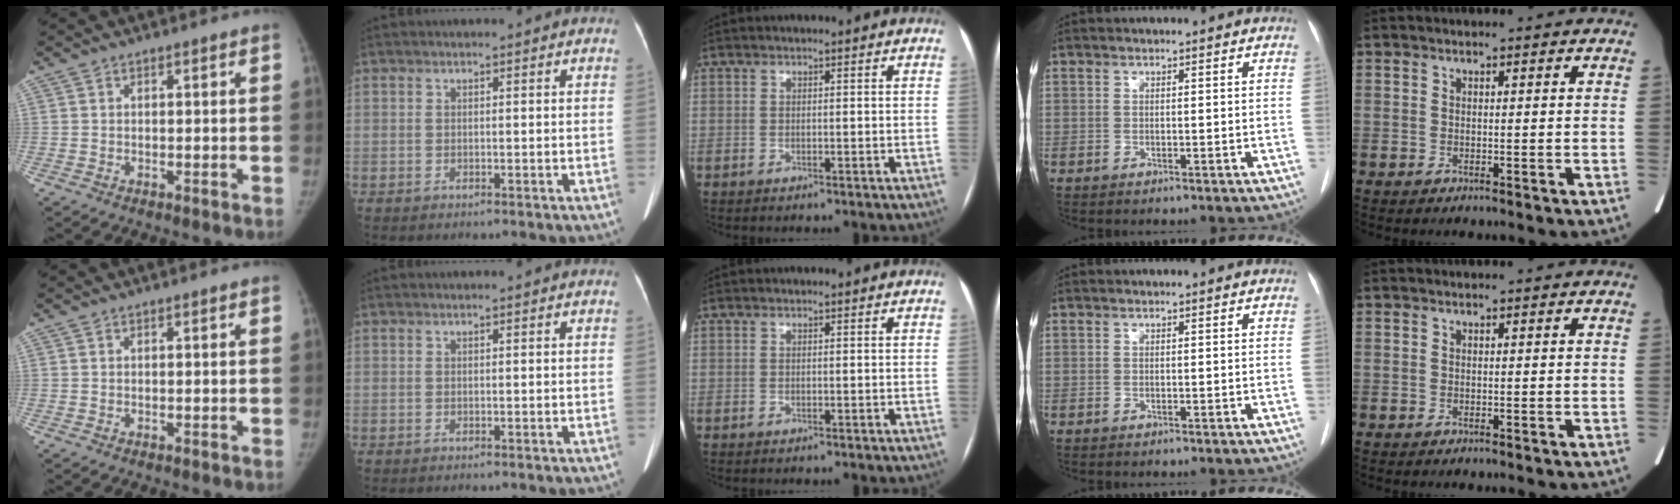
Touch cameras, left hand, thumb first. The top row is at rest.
{}